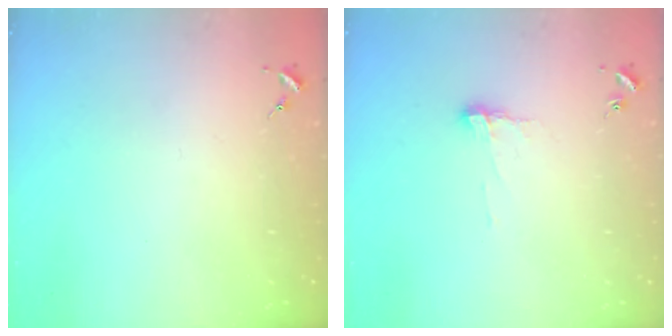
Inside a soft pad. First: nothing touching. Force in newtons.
{"total": 6.2, "press": 6.1, "slide": 0.6}